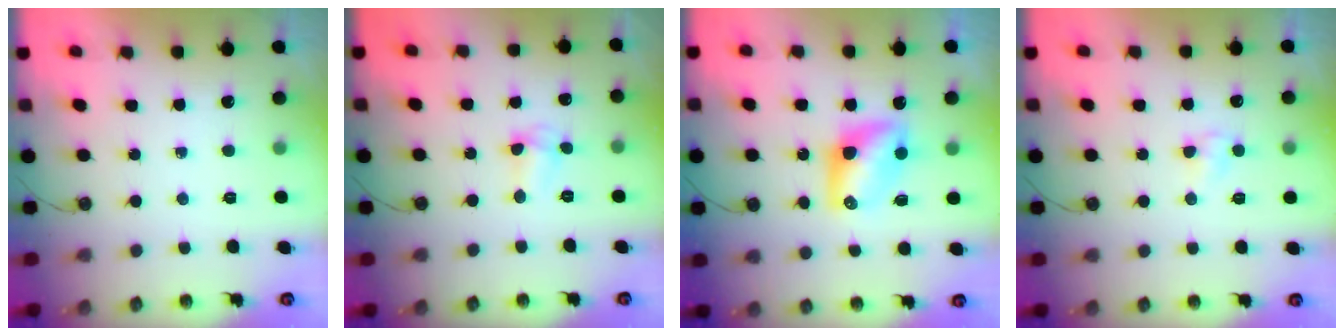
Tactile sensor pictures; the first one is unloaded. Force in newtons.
{"total": 2.9, "press": 2.9, "slide": 0.3}
{"total": 7.9, "press": 7.9, "slide": 0.4}
{"total": 3.0, "press": 2.9, "slide": 0.3}